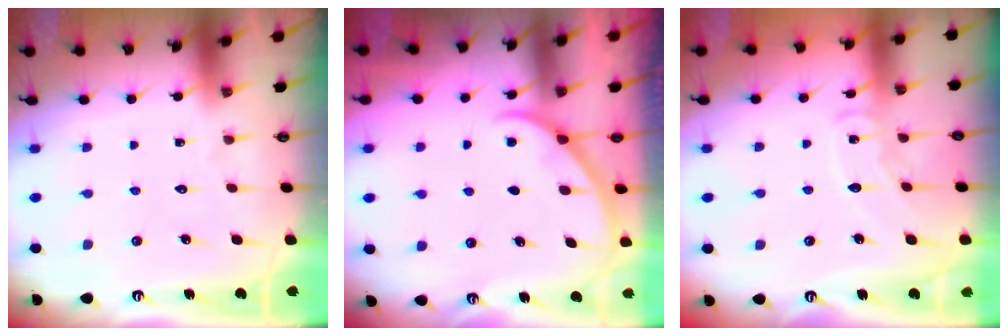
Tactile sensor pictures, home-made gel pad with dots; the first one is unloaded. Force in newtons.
{"total": 2.5, "press": 2.5, "slide": 0.2}
{"total": 7.6, "press": 7.6, "slide": 0.8}